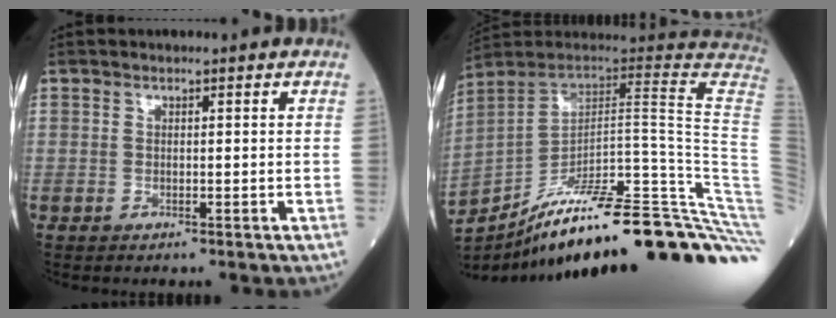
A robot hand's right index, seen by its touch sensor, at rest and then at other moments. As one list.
[{"total": 36.8, "force": [-25.0, 2.1, 26.9], "torque": [-0.262, -0.027, -0.348]}]